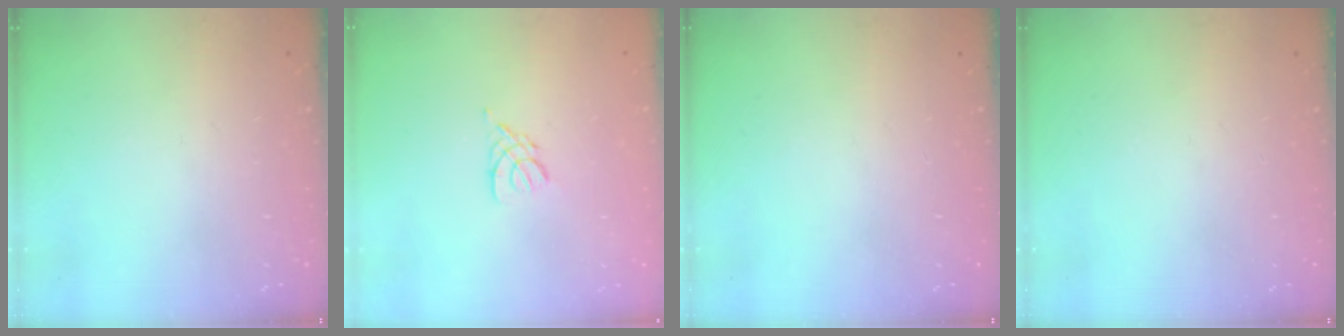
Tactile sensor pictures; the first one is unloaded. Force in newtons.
{"total": 2.9, "press": 2.8, "slide": 0.6}
{"total": 0.0}
{"total": 0.0}